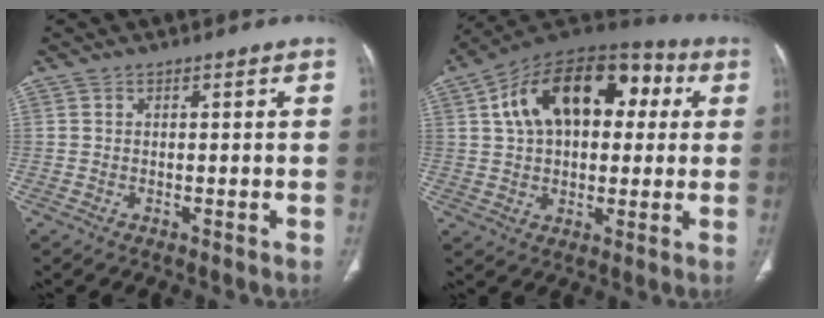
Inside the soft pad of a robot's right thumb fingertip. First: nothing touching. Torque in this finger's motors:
{"motor_torque": [-1.41, 2.13, 0.55, -0.10, 0.25]}